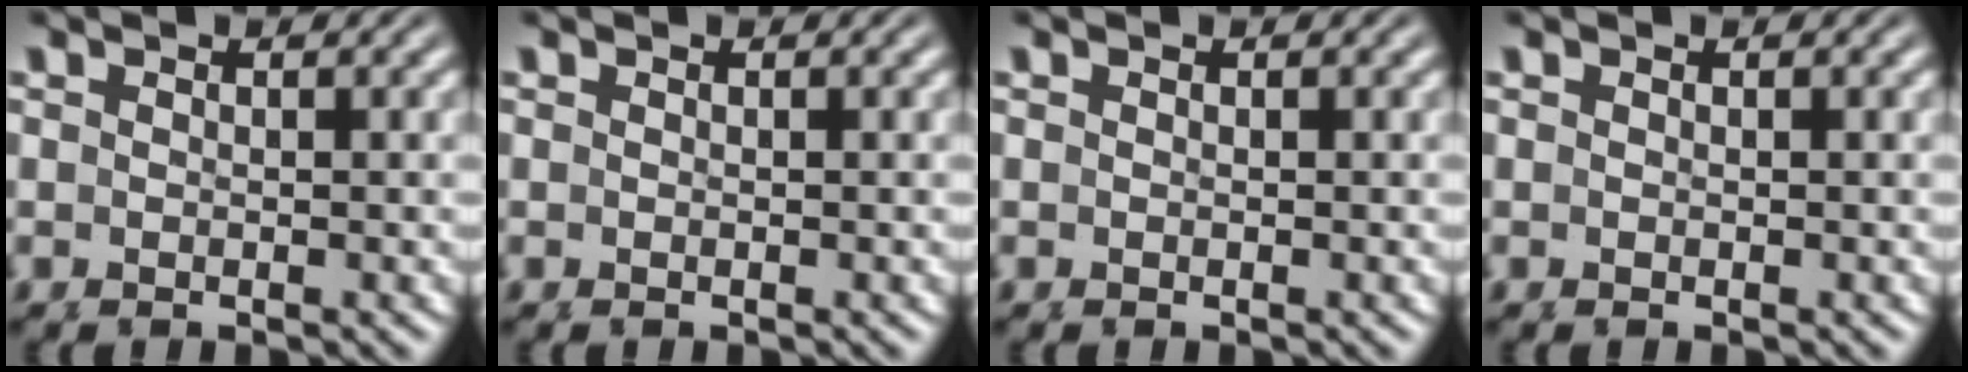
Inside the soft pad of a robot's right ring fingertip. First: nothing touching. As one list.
[{"total": 0.0}, {"total": 0.0}, {"total": 0.0}]